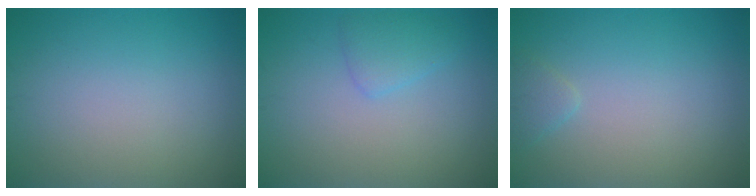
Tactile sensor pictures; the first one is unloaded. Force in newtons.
{"total": 1.8, "press": 1.8, "slide": 0.2}
{"total": 1.0, "press": 1.0, "slide": 0.1}